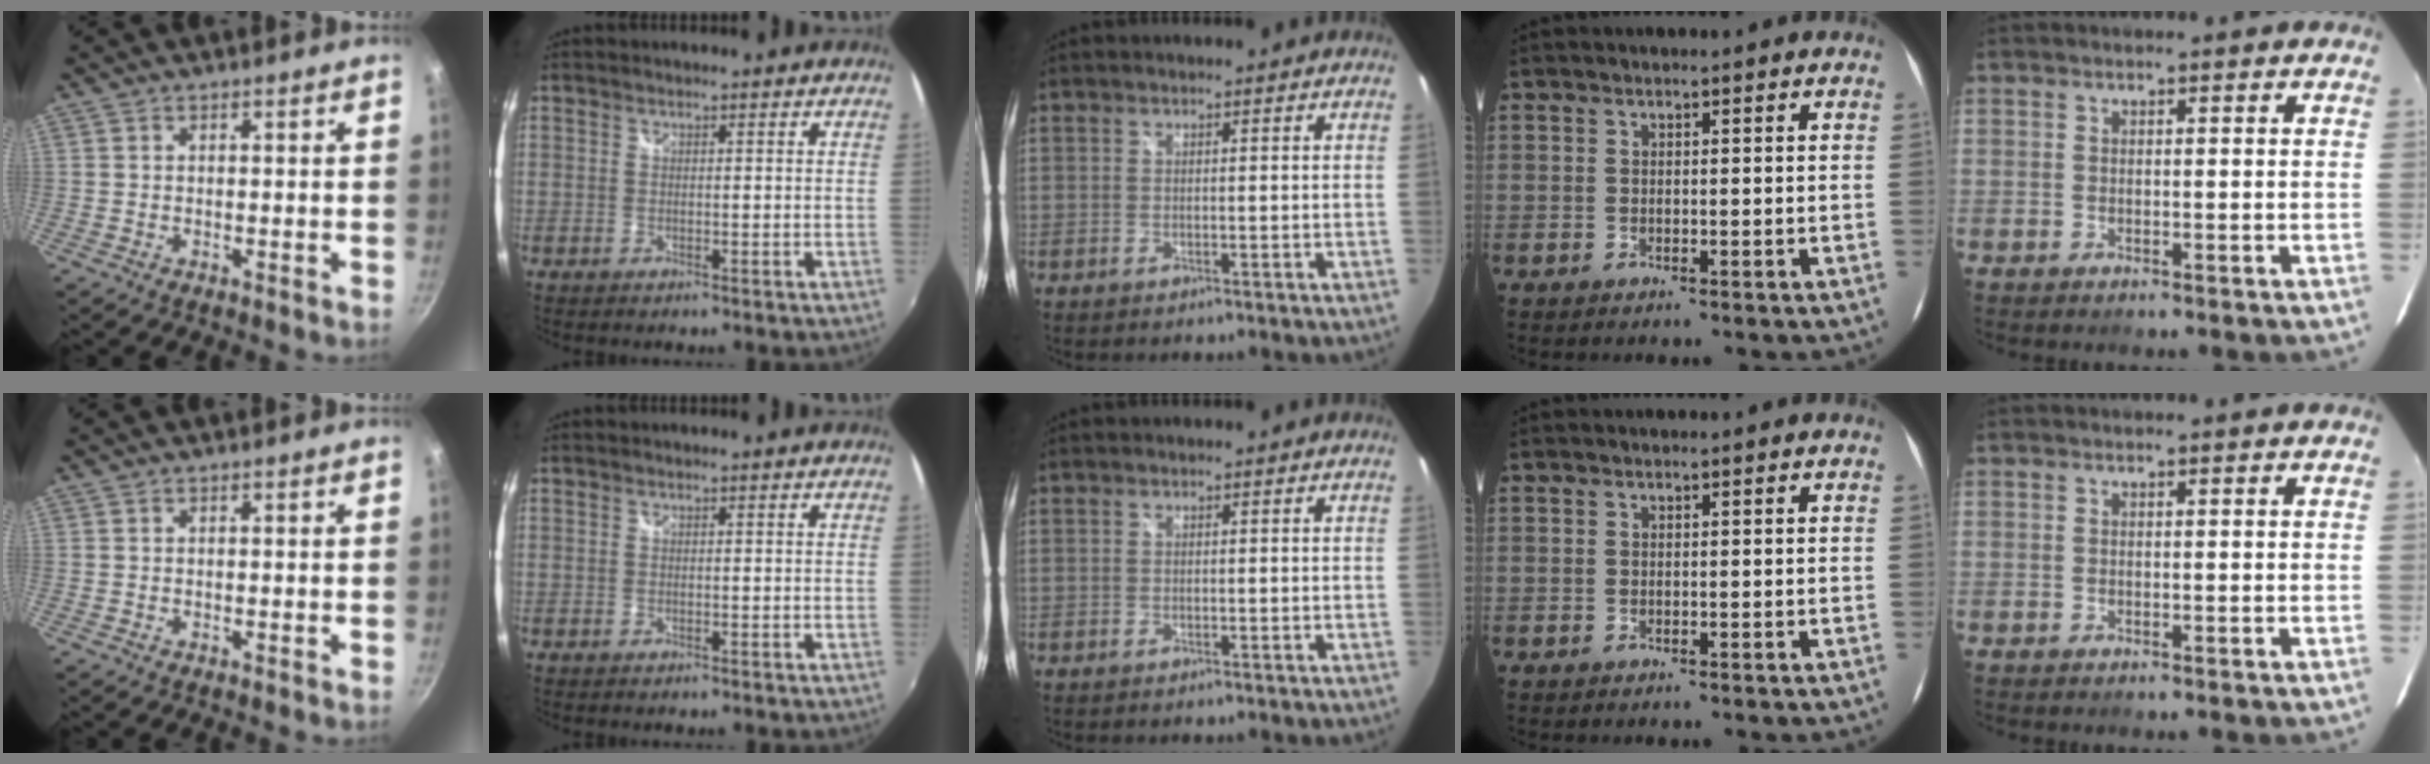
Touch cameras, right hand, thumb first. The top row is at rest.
{}